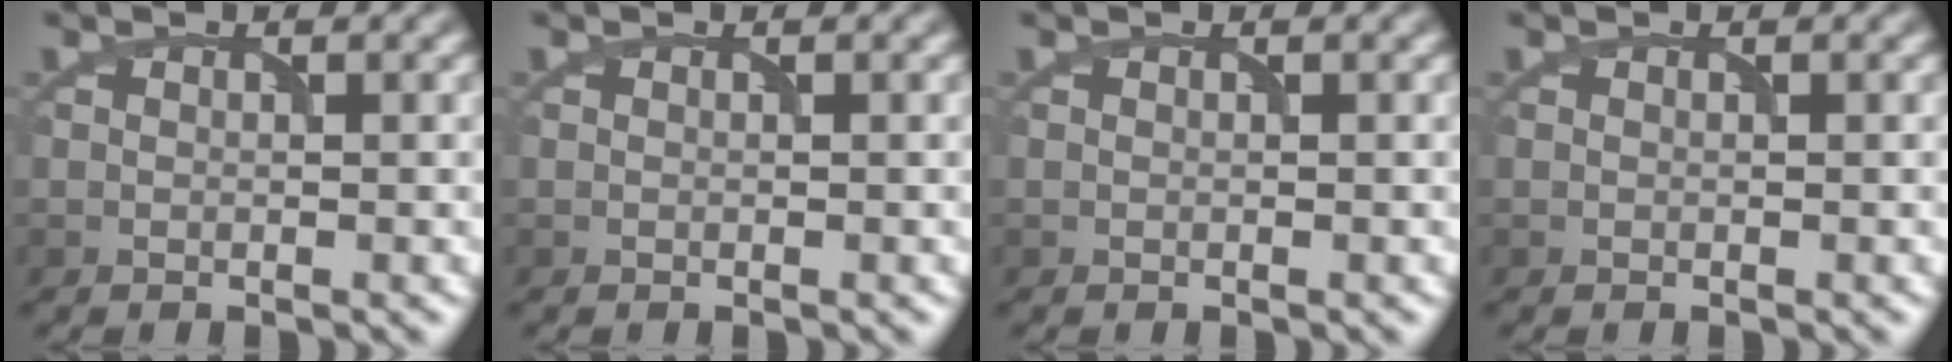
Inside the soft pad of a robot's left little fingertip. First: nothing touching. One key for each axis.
{"total": 0.0}
{"total": 0.0}
{"total": 0.0}